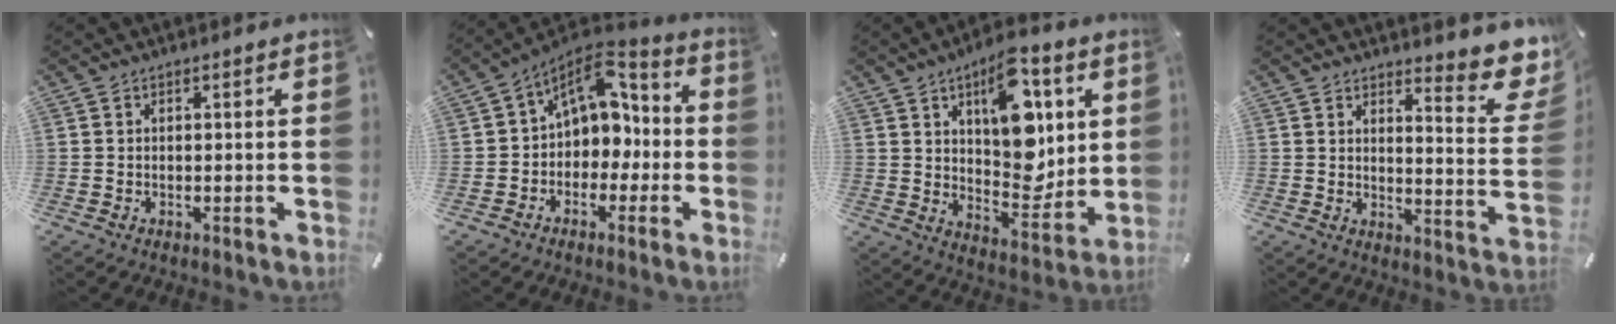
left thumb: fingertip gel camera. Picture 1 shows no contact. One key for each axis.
{"total": 10.0, "fx": 3.6, "fy": 7.9, "fz": 5.0, "tx": -0.088, "ty": -0.016, "tz": 0.070}
{"total": 16.7, "fx": 6.8, "fy": 9.2, "fz": 12.2, "tx": -0.159, "ty": -0.039, "tz": 0.115}
{"total": 9.3, "fx": 7.3, "fy": 3.4, "fz": 4.7, "tx": -0.041, "ty": -0.070, "tz": 0.125}